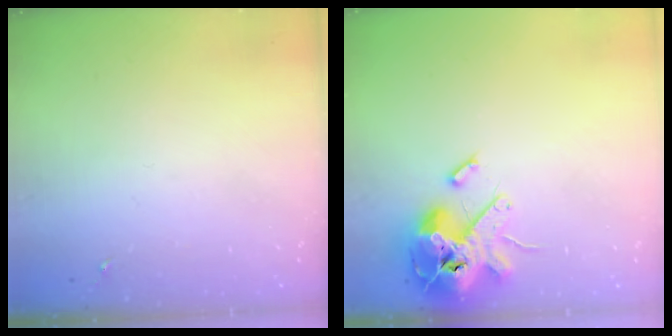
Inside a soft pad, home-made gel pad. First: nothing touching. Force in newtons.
{"total": 15.4, "press": 15.2, "slide": 2.6}